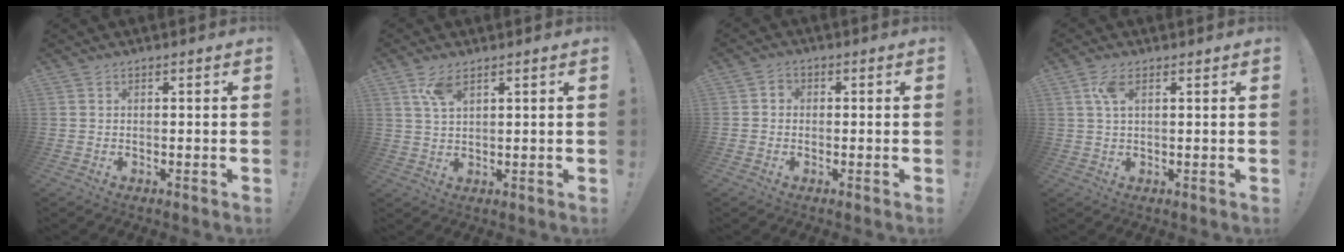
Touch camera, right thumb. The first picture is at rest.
{"total": 6.0, "force": [3.3, 2.4, 4.4], "torque": [-0.079, -0.007, 0.060]}
{"total": 2.5, "force": [-0.4, 2.3, 1.1], "torque": [-0.019, 0.007, -0.006]}
{"total": 4.7, "force": [1.9, 2.1, 3.7], "torque": [-0.075, 0.003, 0.034]}